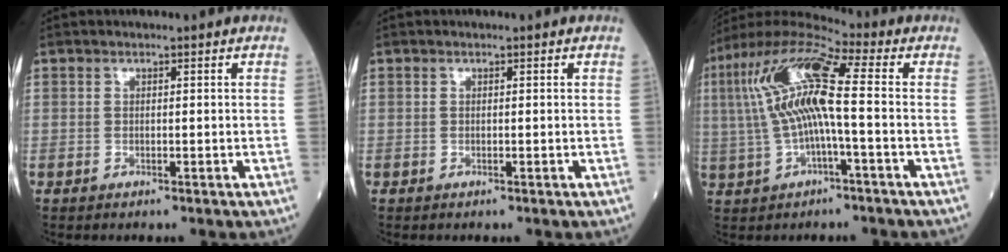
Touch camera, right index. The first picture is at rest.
{"total": 0.0}
{"total": 13.8, "force": [0.7, 2.0, 13.6], "torque": [-0.282, 0.031, 0.005]}